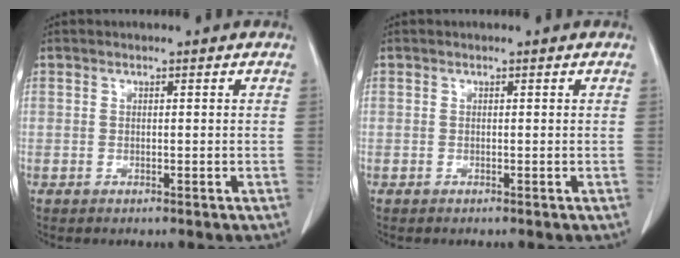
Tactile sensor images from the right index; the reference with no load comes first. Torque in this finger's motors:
{"motor_torque": [0.02, -0.07, 0.00, 0.01]}